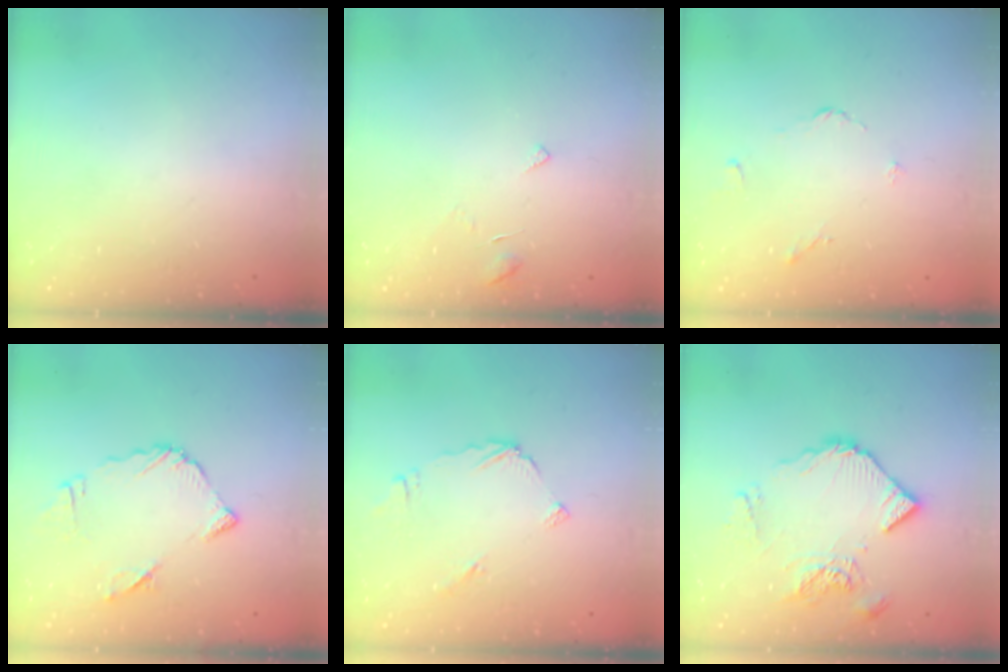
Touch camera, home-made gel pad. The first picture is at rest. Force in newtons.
{"total": 3.6, "press": 3.6, "slide": 0.3}
{"total": 3.3, "press": 3.3, "slide": 0.6}
{"total": 11.9, "press": 11.8, "slide": 1.3}
{"total": 4.9, "press": 4.9, "slide": 0.4}
{"total": 10.4, "press": 10.3, "slide": 1.2}